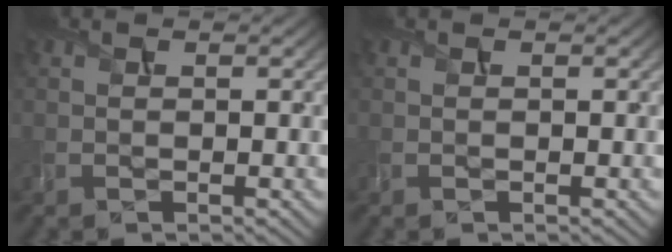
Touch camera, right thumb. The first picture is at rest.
{"total": 0.0}